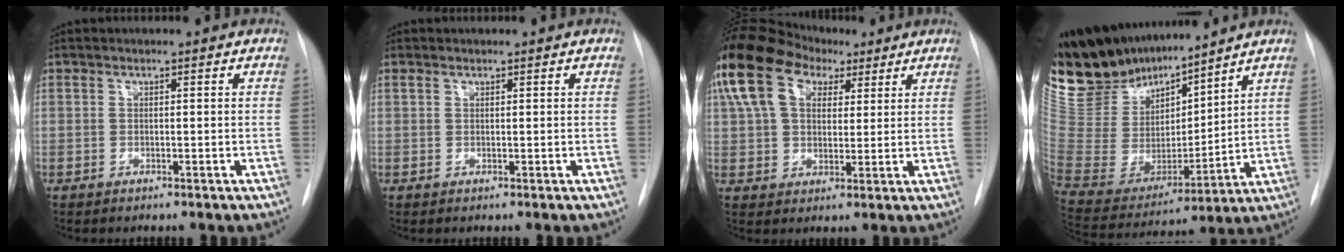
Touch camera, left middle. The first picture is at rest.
{"total": 0.7, "force": [0.6, 0.4, 0.1], "torque": [-0.006, 0.008, 0.010]}
{"total": 15.4, "force": [7.9, 9.5, 9.1], "torque": [-0.202, 0.059, 0.141]}
{"total": 17.7, "force": [16.0, 4.4, 6.2], "torque": [-0.128, -0.008, 0.311]}